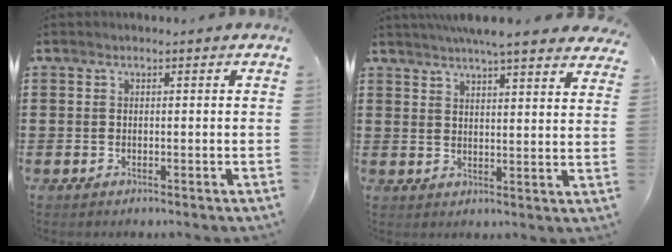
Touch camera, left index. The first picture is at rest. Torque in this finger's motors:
{"motor_torque": [2.14, 0.00, 0.35, 0.10]}